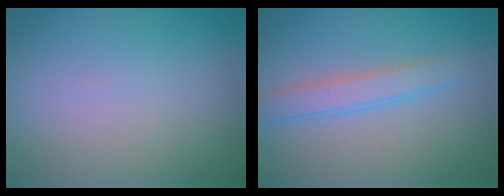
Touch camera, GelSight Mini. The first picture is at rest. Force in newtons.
{"total": 2.5, "press": 2.5, "slide": 0.0}